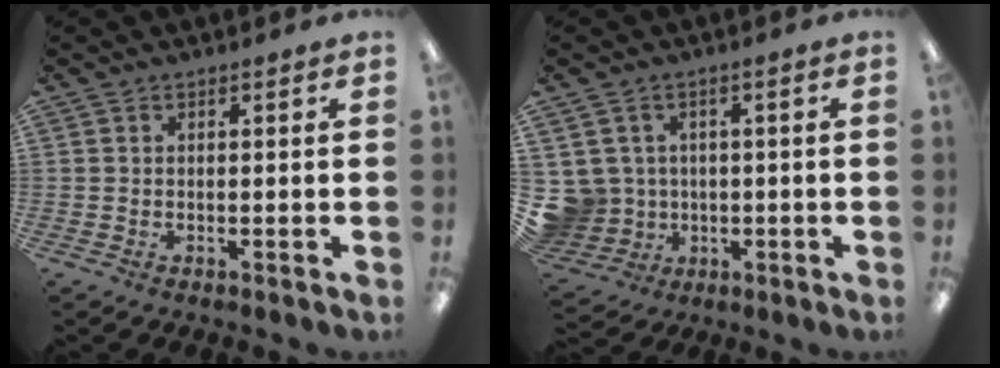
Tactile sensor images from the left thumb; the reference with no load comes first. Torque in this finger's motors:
{"motor_torque": [-0.01, 0.13, -0.18, 0.07, 0.03]}